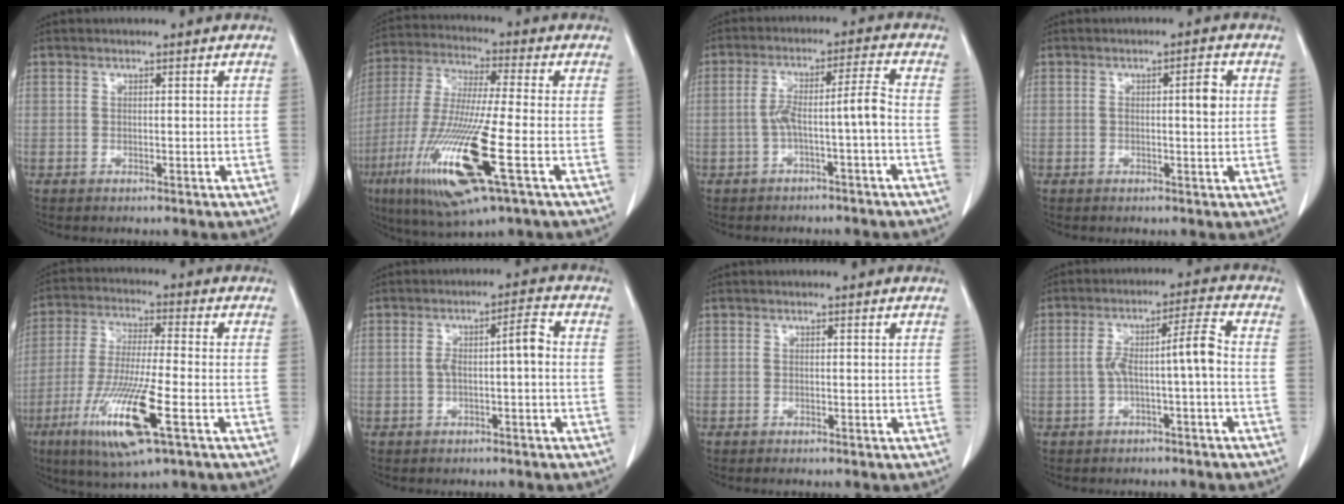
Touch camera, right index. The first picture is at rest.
{"total": 17.6, "force": [-6.5, 1.2, 16.3], "torque": [-0.352, -0.037, -0.122]}
{"total": 6.0, "force": [-1.9, -0.2, 5.7], "torque": [-0.108, 0.029, -0.026]}
{"total": 3.2, "force": [0.4, 0.6, 3.1], "torque": [-0.048, 0.006, 0.005]}
{"total": 14.0, "force": [-5.9, 0.9, 12.7], "torque": [-0.258, -0.030, -0.106]}
{"total": 4.6, "force": [-0.6, 0.7, 4.5], "torque": [-0.076, 0.023, -0.005]}
{"total": 0.6, "force": [-0.6, 0.0, 0.3], "torque": [-0.008, -0.002, -0.009]}
{"total": 6.3, "force": [-1.3, 0.2, 6.1], "torque": [-0.109, 0.032, -0.018]}